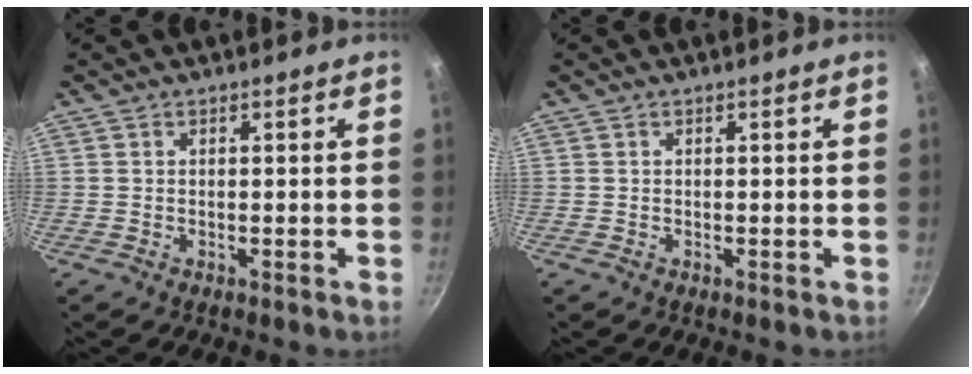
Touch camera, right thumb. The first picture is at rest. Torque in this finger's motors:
{"motor_torque": [0.00, 0.00, 0.05, -0.60, 0.04]}